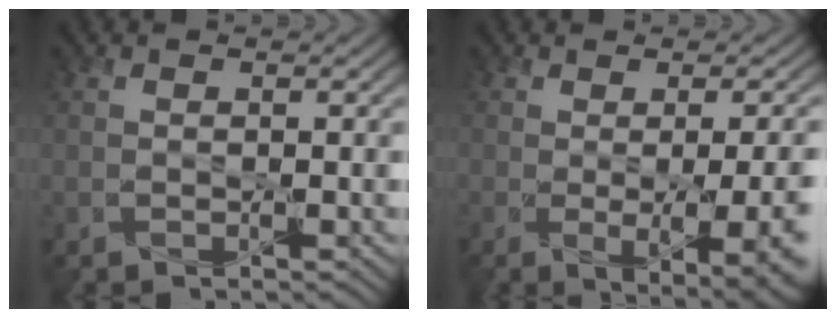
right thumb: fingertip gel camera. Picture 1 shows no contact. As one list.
[{"total": 9.4, "force": [-1.6, 3.9, 8.4], "torque": [-0.088, -0.022, 0.006]}]